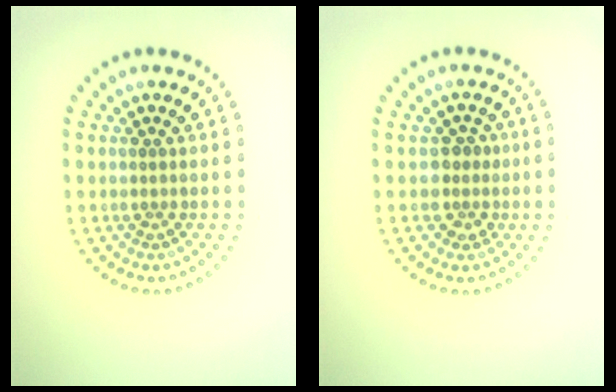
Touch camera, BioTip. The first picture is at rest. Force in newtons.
{"total": 2.2, "press": 1.7, "slide": 1.3}